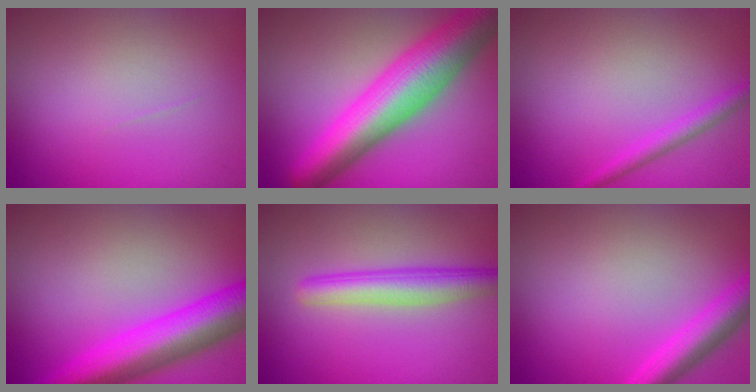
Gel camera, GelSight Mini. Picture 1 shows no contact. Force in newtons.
{"total": 10.9, "press": 10.9, "slide": 0.3}
{"total": 1.9, "press": 1.9, "slide": 0.1}
{"total": 9.6, "press": 9.6, "slide": 0.3}
{"total": 4.1, "press": 4.1, "slide": 0.1}
{"total": 4.1, "press": 4.1, "slide": 0.3}